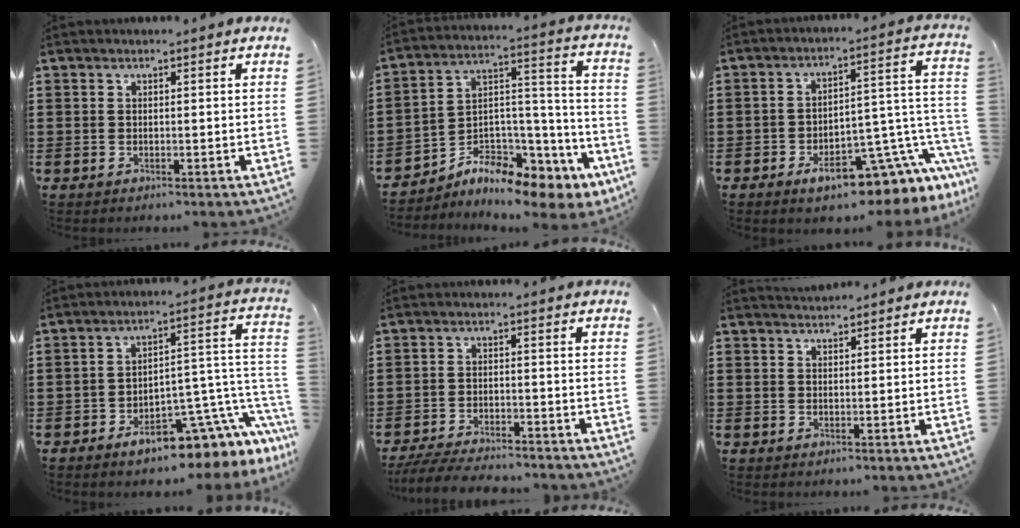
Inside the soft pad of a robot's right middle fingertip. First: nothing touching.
{"total": 7.9, "force": [-7.0, 2.7, 2.5], "torque": [-0.043, 0.008, -0.130]}
{"total": 10.9, "force": [-6.0, 4.6, 7.9], "torque": [-0.097, -0.002, -0.100]}
{"total": 9.5, "force": [-5.6, 4.3, 6.5], "torque": [-0.077, -0.012, -0.095]}
{"total": 5.2, "force": [-4.9, 0.4, 1.5], "torque": [-0.036, -0.005, -0.099]}
{"total": 1.6, "force": [1.5, 0.3, 0.0], "torque": [-0.005, 0.003, 0.030]}